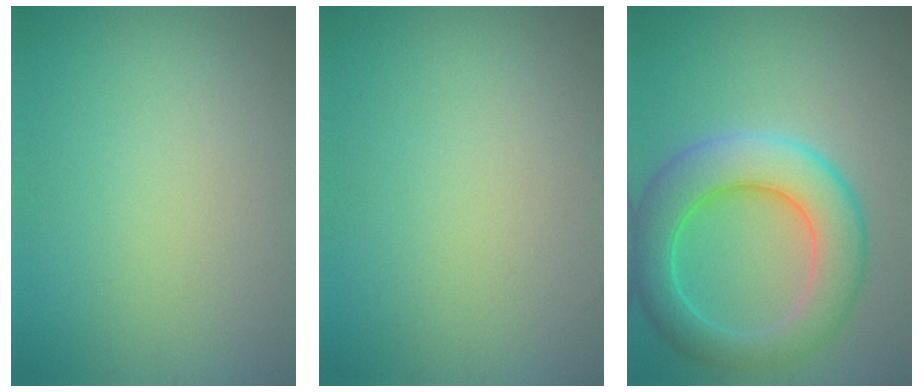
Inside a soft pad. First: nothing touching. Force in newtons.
{"total": 0.0}
{"total": 7.9, "press": 7.9, "slide": 0.1}